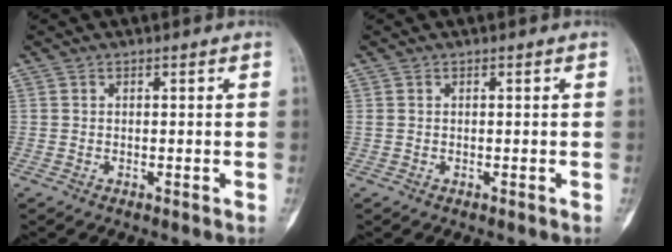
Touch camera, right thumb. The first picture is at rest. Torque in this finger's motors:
{"motor_torque": [0.00, 0.00, 0.15, -0.05, 0.05]}